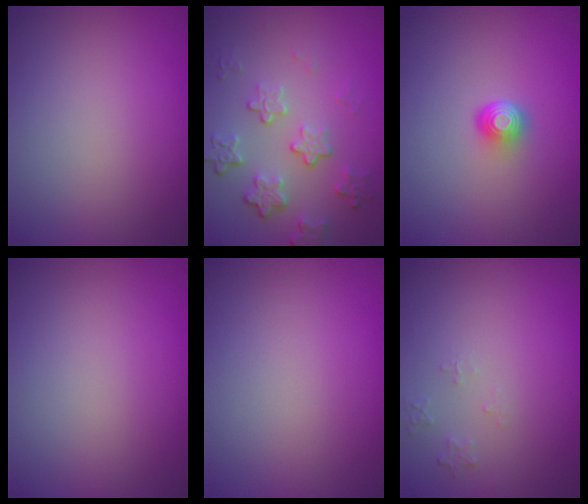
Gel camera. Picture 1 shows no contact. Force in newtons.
{"total": 4.0, "press": 3.1, "slide": 2.5}
{"total": 2.1, "press": 1.4, "slide": 1.6}
{"total": 0.0}
{"total": 0.0}
{"total": 1.1, "press": 1.1, "slide": 0.2}